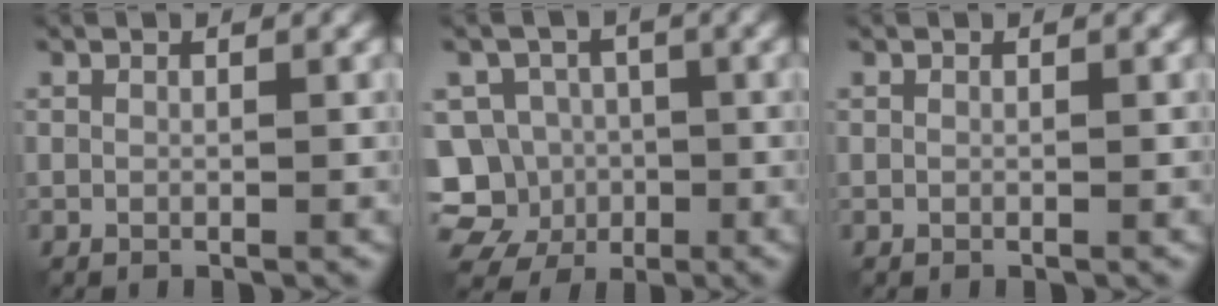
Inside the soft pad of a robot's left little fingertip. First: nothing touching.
{"total": 8.9, "force": [-3.3, 8.0, 2.0], "torque": [-0.035, 0.003, -0.074]}
{"total": 0.0}